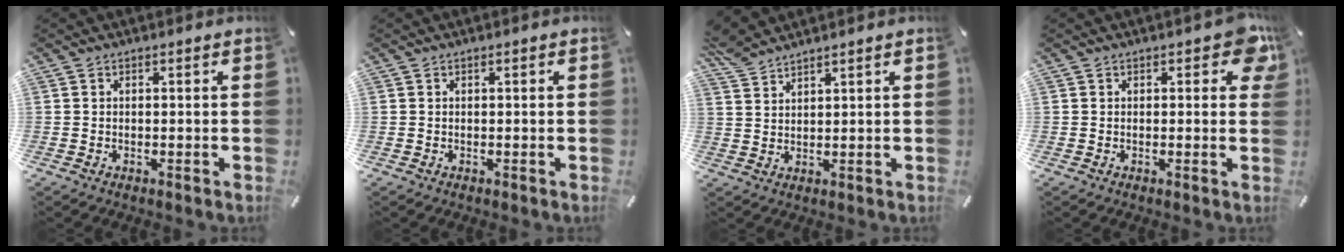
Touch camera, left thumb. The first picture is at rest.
{"total": 0.0}
{"total": 4.7, "force": [4.4, 0.7, 1.6], "torque": [-0.045, -0.017, 0.085]}
{"total": 5.1, "force": [2.0, 2.7, 3.8], "torque": [-0.039, -0.002, 0.028]}